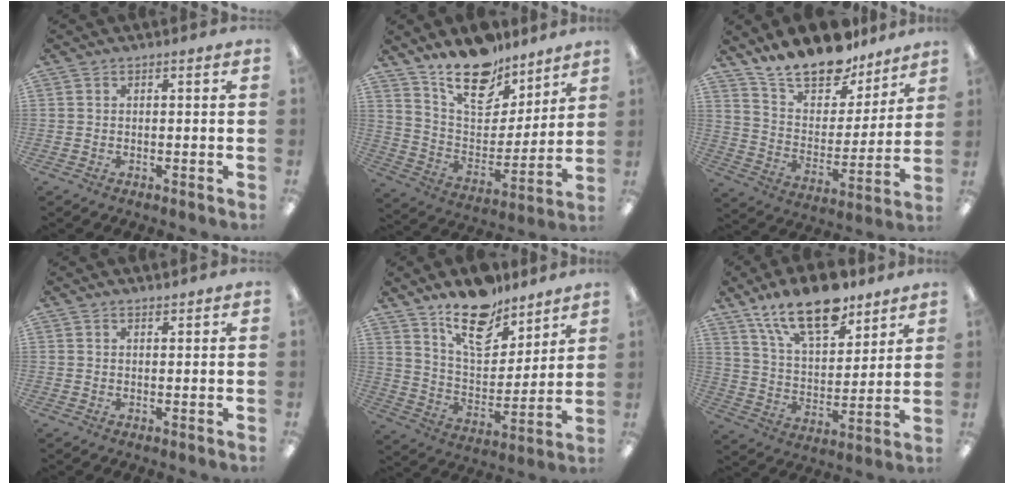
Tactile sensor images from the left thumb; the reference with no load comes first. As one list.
[{"total": 16.8, "force": [13.2, 7.9, 6.7], "torque": [-0.117, -0.089, 0.238]}, {"total": 16.5, "force": [14.4, 6.3, 5.0], "torque": [-0.102, -0.109, 0.260]}, {"total": 1.1, "force": [1.0, 0.3, 0.1], "torque": [-0.003, -0.001, 0.020]}, {"total": 15.9, "force": [12.1, 7.3, 7.2], "torque": [-0.119, -0.072, 0.216]}, {"total": 18.5, "force": [12.9, 7.8, 10.7], "torque": [-0.187, -0.058, 0.222]}]